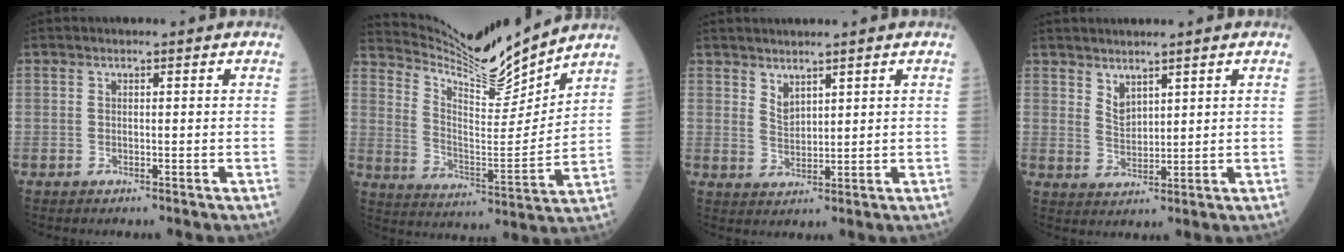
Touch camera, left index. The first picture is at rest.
{"total": 13.1, "force": [12.9, -0.6, 2.4], "torque": [-0.055, -0.023, 0.228]}
{"total": 2.9, "force": [2.4, 1.0, 1.2], "torque": [-0.027, -0.002, 0.053]}
{"total": 3.2, "force": [2.5, 1.3, 1.3], "torque": [-0.030, -0.002, 0.058]}